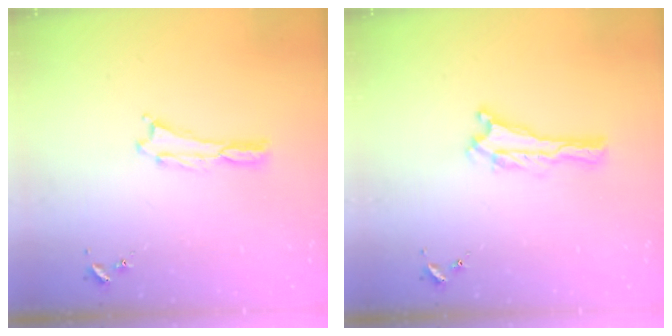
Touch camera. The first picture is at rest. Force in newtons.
{"total": 0.0}